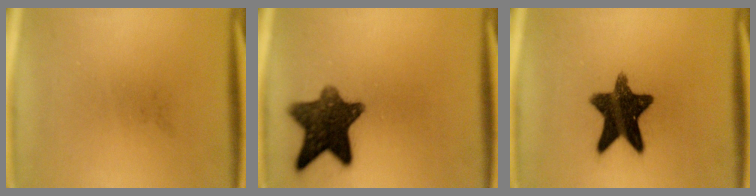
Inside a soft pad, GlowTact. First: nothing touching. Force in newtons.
{"total": 11.3}
{"total": 13.3}